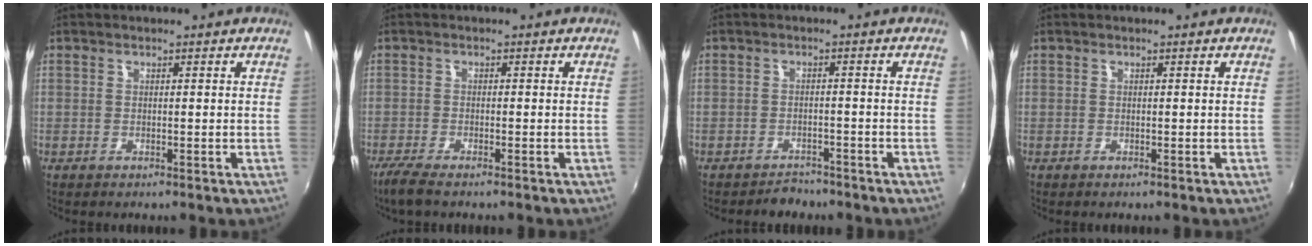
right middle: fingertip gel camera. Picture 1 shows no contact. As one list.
[{"total": 4.0, "force": [-3.2, 0.6, 2.4], "torque": [-0.065, -0.014, -0.063]}, {"total": 3.4, "force": [-3.1, 1.5, 0.3], "torque": [-0.014, 0.000, -0.046]}, {"total": 0.0}]